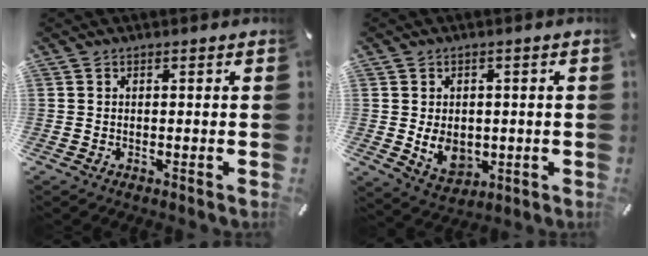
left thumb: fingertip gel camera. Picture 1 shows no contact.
{"total": 7.3, "force": [-0.8, 6.0, 4.1], "torque": [-0.077, -0.002, -0.013]}